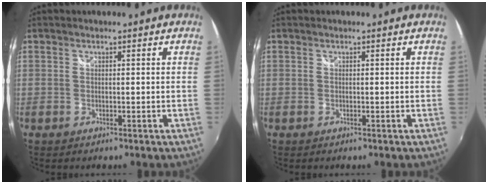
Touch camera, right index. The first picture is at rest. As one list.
[{"total": 0.0}]